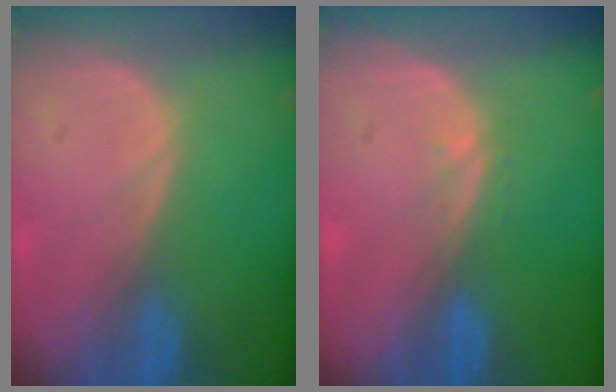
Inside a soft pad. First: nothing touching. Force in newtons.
{"total": 0.7, "press": 0.7, "slide": 0.2}